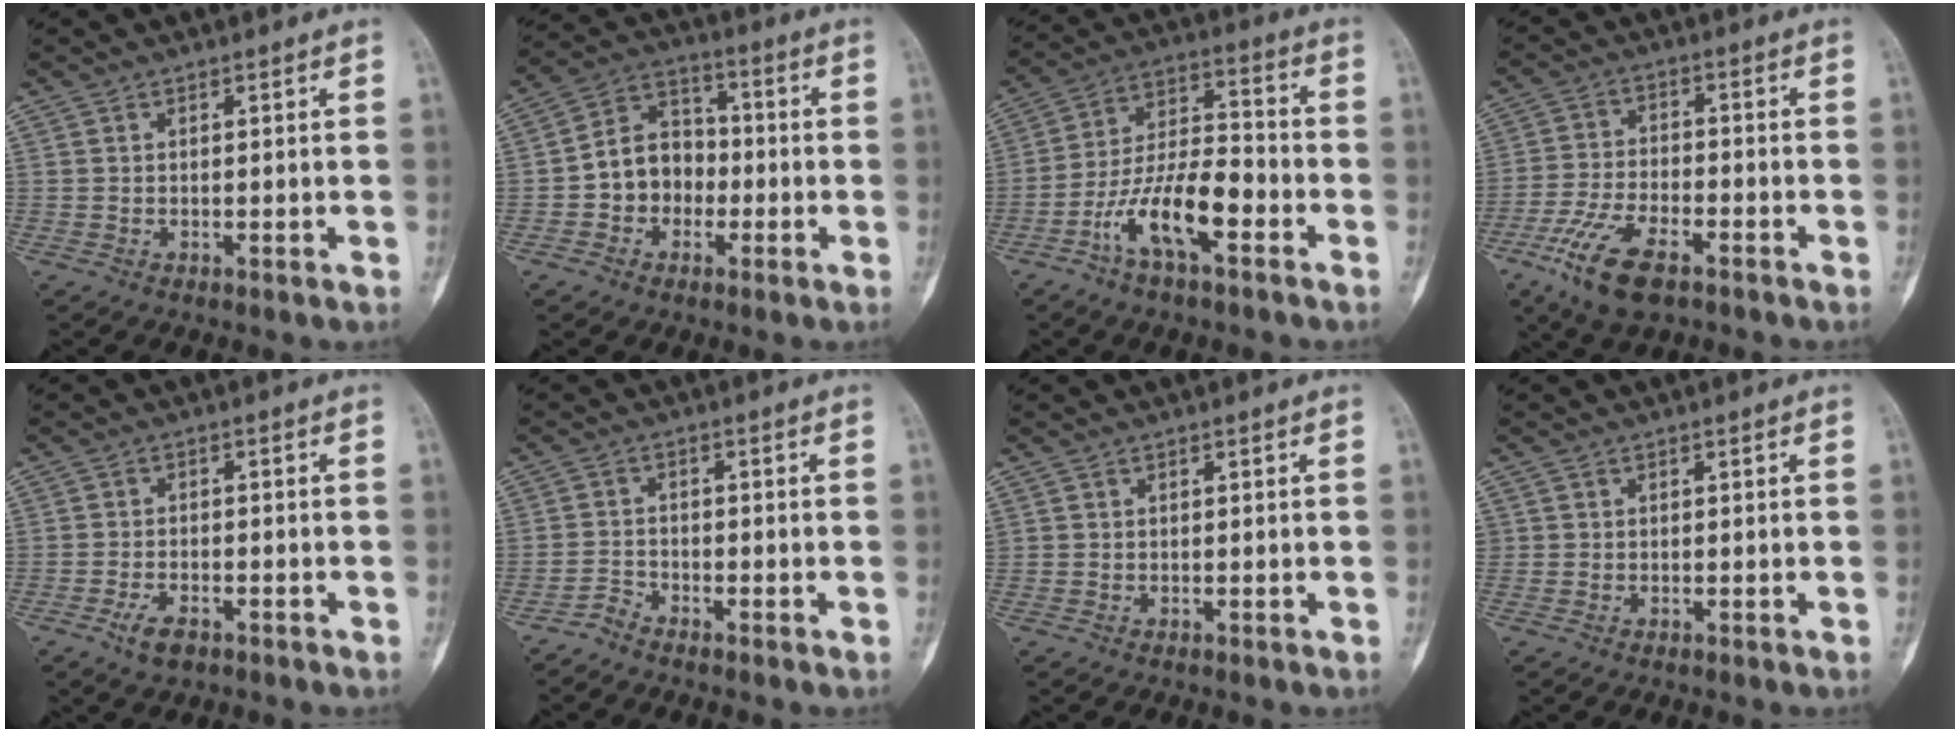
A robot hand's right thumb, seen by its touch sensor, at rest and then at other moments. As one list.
[{"total": 9.8, "force": [-2.0, 8.2, 5.0], "torque": [-0.050, 0.041, -0.049]}, {"total": 13.6, "force": [-6.2, 5.1, 11.0], "torque": [-0.203, 0.052, -0.115]}, {"total": 11.8, "force": [-6.8, 4.9, 8.3], "torque": [-0.171, 0.013, -0.127]}, {"total": 4.1, "force": [-2.4, 2.0, 2.7], "torque": [-0.053, 0.009, -0.041]}, {"total": 2.1, "force": [-2.1, 0.5, 0.2], "torque": [-0.003, 0.003, -0.046]}, {"total": 0.0}, {"total": 0.6, "force": [0.1, 0.6, -0.1], "torque": [0.015, 0.006, -0.001]}]